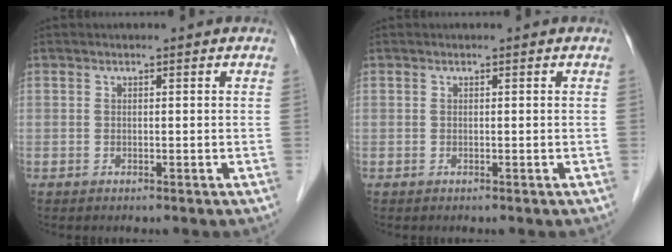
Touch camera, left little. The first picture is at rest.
{"total": 0.0}